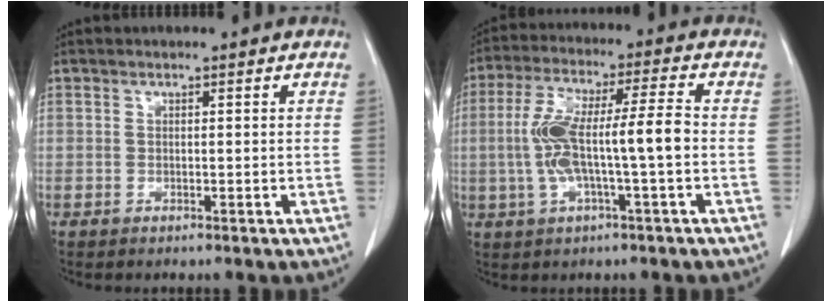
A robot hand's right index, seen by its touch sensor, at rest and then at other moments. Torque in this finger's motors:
{"motor_torque": [0.68, -0.28, 0.33, 0.21]}